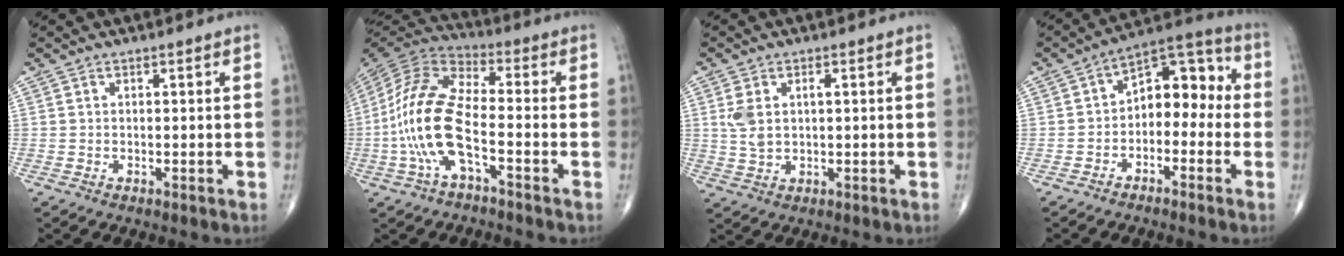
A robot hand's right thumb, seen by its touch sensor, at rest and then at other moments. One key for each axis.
{"total": 15.6, "fx": -4.2, "fy": 6.1, "fz": 13.8, "tx": -0.295, "ty": 0.034, "tz": -0.088}
{"total": 5.3, "fx": 1.0, "fy": 3.1, "fz": 4.2, "tx": -0.093, "ty": 0.010, "tz": 0.025}
{"total": 10.8, "fx": -1.5, "fy": 6.9, "fz": 8.2, "tx": -0.079, "ty": 0.051, "tz": -0.041}